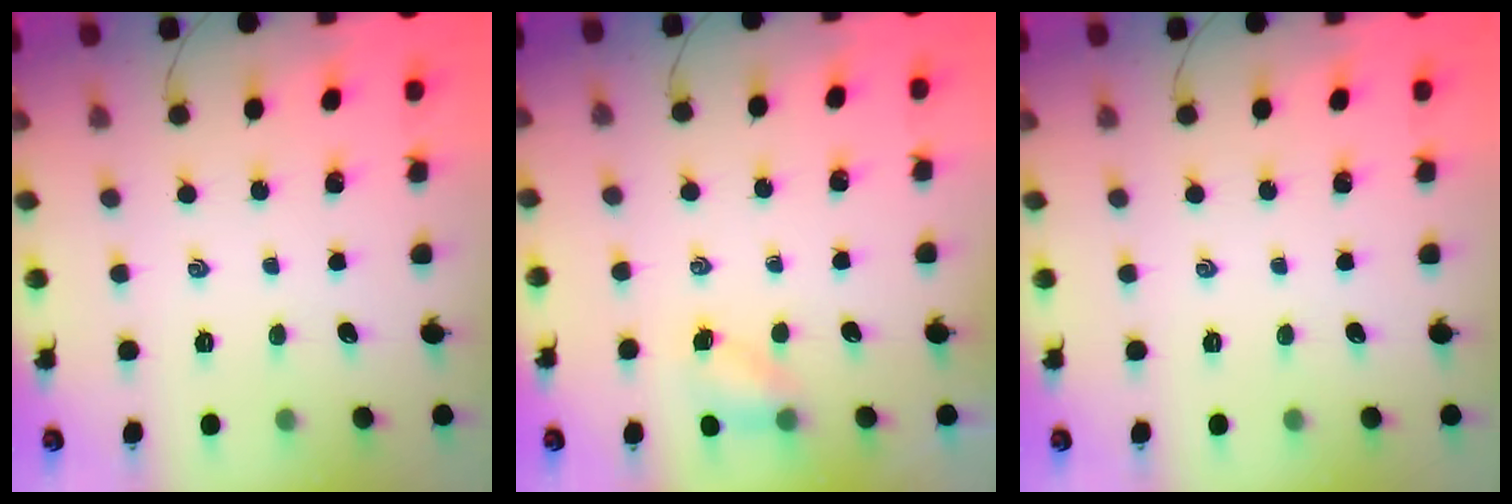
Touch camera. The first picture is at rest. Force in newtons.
{"total": 4.9, "press": 4.8, "slide": 1.2}
{"total": 0.0}